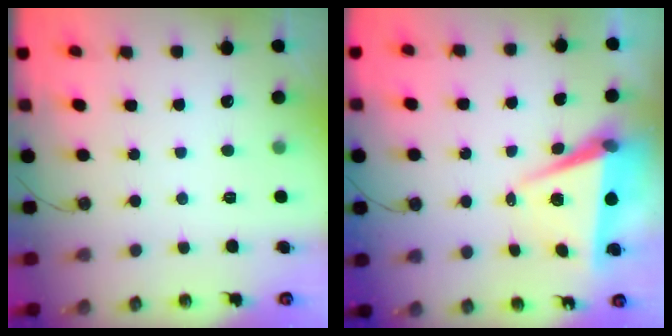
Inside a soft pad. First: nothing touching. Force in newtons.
{"total": 7.0, "press": 5.6, "slide": 4.3}